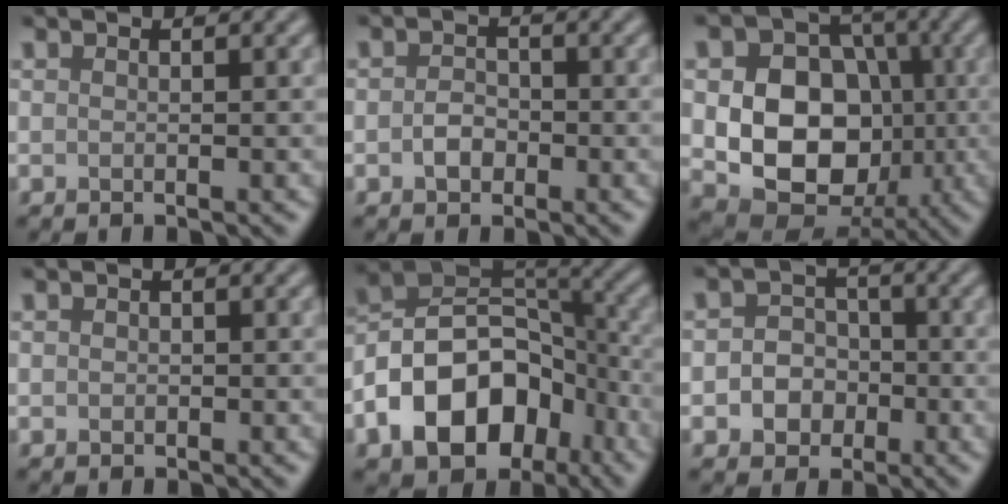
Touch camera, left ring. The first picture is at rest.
{"total": 1.8, "force": [-0.6, 1.4, 1.0], "torque": [-0.019, 0.001, -0.015]}
{"total": 11.0, "force": [-1.0, 8.4, 6.9], "torque": [-0.100, -0.007, -0.033]}
{"total": 0.6, "force": [-0.1, 0.6, 0.2], "torque": [0.000, -0.004, -0.002]}
{"total": 11.5, "force": [-5.1, 7.7, 6.9], "torque": [-0.114, 0.007, -0.097]}
{"total": 3.7, "force": [-1.0, 3.3, 1.5], "torque": [0.007, -0.001, -0.032]}